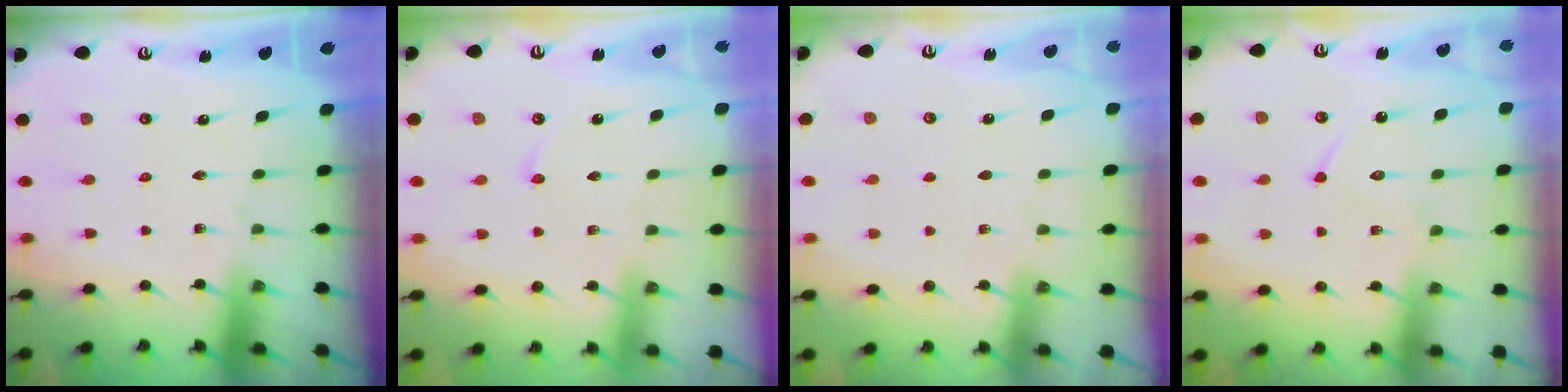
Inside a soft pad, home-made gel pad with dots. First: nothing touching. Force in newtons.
{"total": 2.9, "press": 2.9, "slide": 0.3}
{"total": 2.1, "press": 2.0, "slide": 0.3}
{"total": 10.8, "press": 10.7, "slide": 1.0}